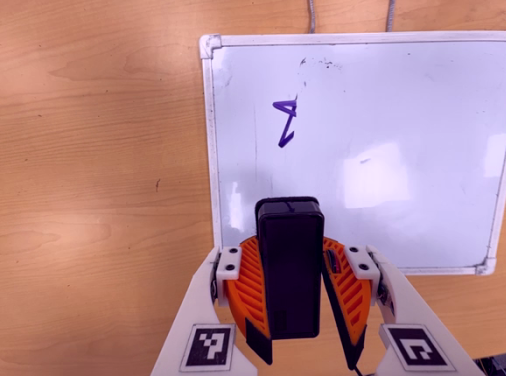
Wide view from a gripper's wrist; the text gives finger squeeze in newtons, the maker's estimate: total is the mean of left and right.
{"total": 10.1, "left": 9.8, "right": 10.3}